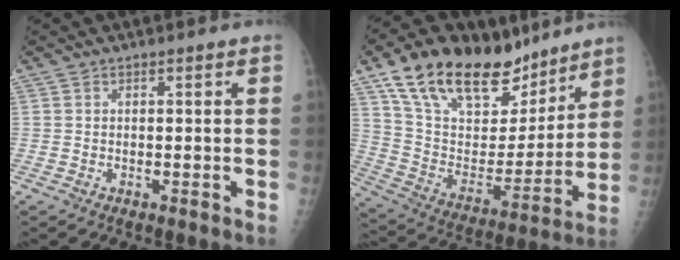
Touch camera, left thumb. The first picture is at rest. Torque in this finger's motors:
{"motor_torque": [0.57, 0.41, 1.45, -1.32, 0.40]}